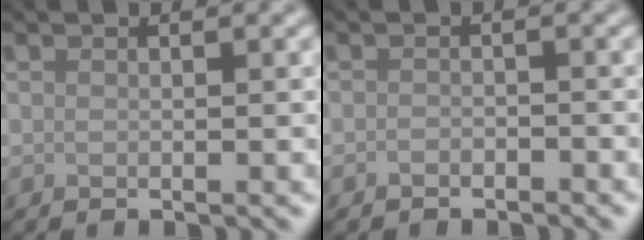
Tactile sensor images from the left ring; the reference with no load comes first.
{"total": 0.9, "force": [-0.7, 0.4, 0.3], "torque": [-0.003, -0.002, -0.014]}